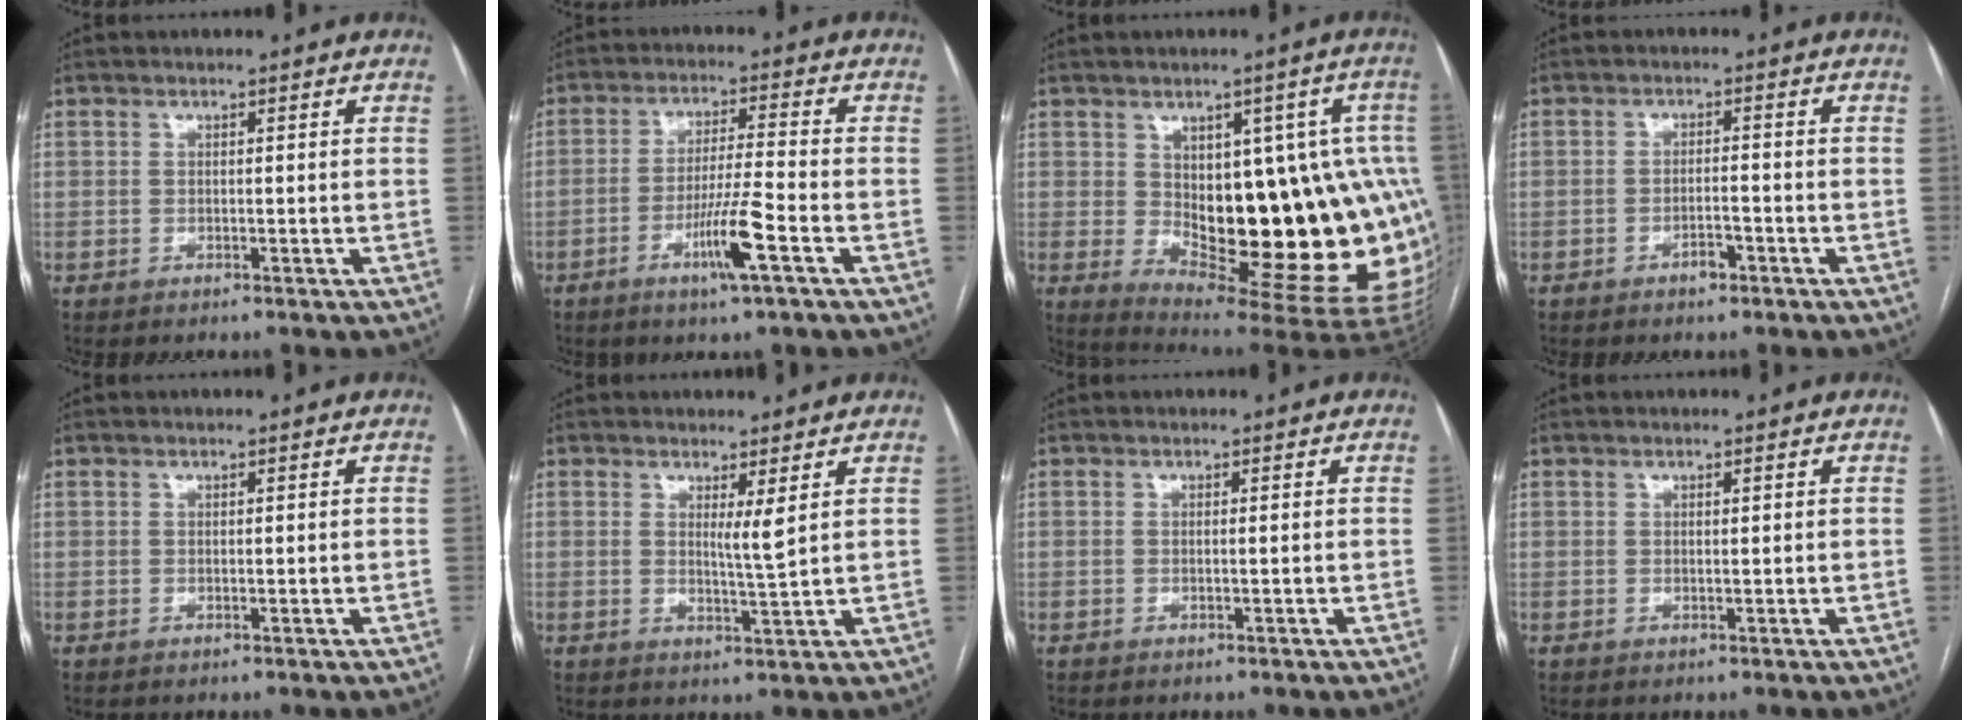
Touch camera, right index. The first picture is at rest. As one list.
[{"total": 7.7, "force": [-3.6, -0.4, 6.9], "torque": [-0.130, -0.007, -0.066]}, {"total": 20.5, "force": [-1.2, 7.5, 19.1], "torque": [-0.169, 0.022, 0.010]}, {"total": 2.5, "force": [-1.7, 0.8, 1.7], "torque": [-0.028, 0.002, -0.027]}, {"total": 0.0}, {"total": 2.7, "force": [1.2, -0.3, 2.4], "torque": [-0.045, -0.013, 0.023]}, {"total": 0.0}, {"total": 0.5, "force": [0.3, 0.1, 0.4], "torque": [-0.009, -0.002, 0.005]}]